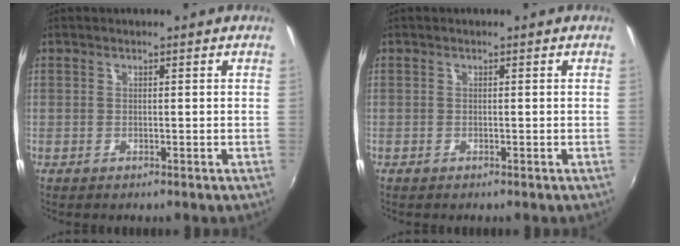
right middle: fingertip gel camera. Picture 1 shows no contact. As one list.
[{"total": 0.0}]